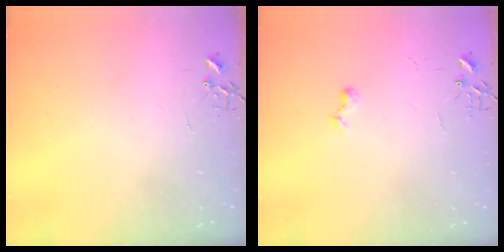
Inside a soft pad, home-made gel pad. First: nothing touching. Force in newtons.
{"total": 6.0, "press": 6.0, "slide": 0.7}